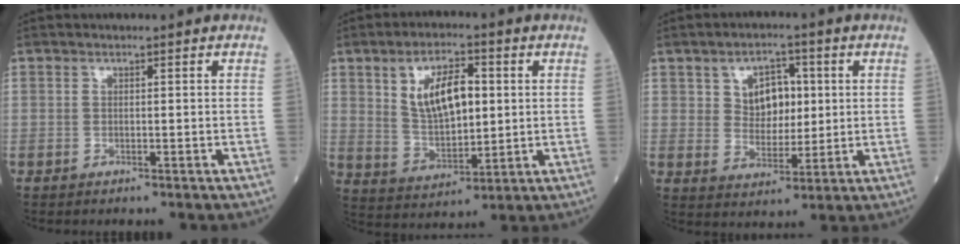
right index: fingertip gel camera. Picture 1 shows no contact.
{"total": 10.0, "force": [2.6, 4.4, 8.6], "torque": [-0.162, 0.008, 0.055]}
{"total": 6.9, "force": [2.0, 4.4, 4.8], "torque": [-0.074, 0.012, 0.040]}